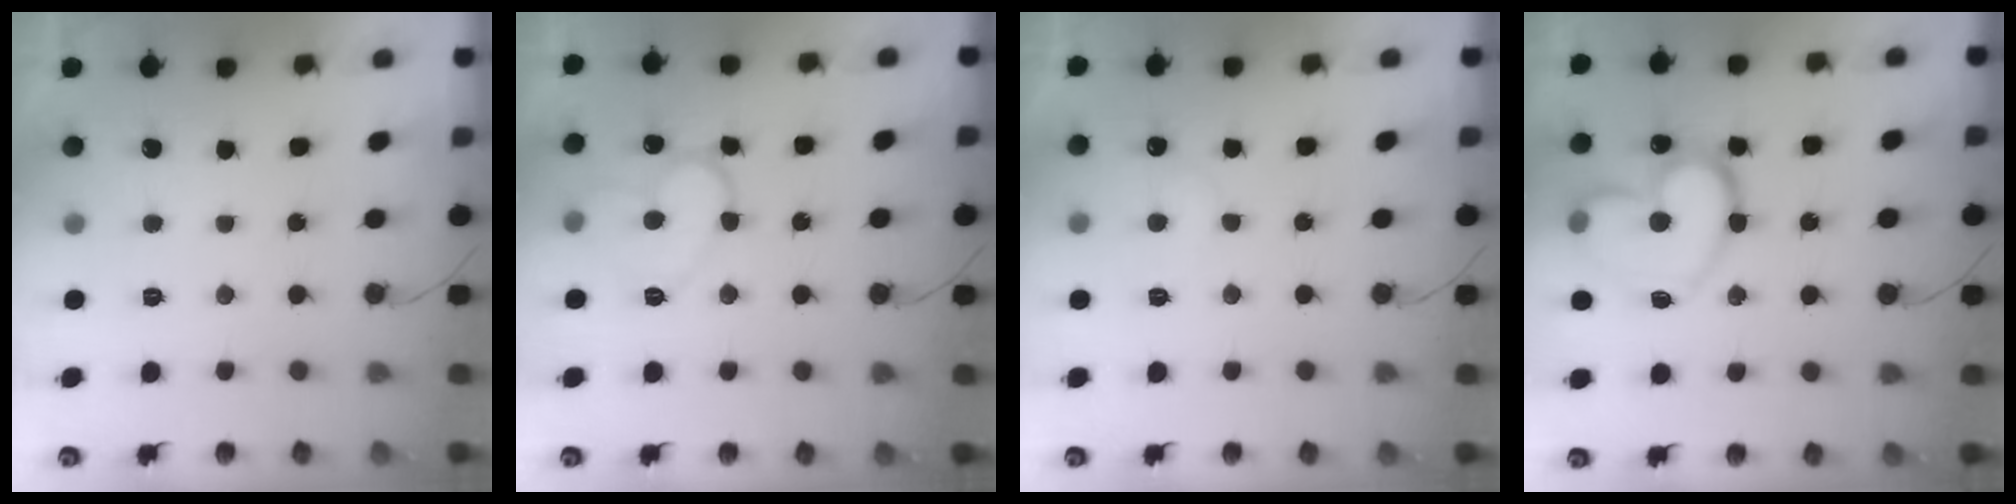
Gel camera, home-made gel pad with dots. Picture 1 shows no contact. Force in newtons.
{"total": 13.2, "press": 13.1, "slide": 1.2}
{"total": 5.2, "press": 5.2, "slide": 0.3}
{"total": 18.9, "press": 18.9, "slide": 1.5}